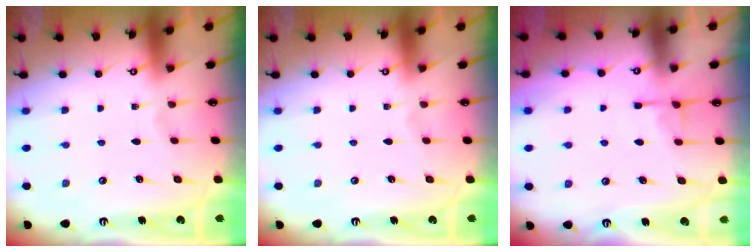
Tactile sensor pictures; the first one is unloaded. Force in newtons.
{"total": 0.0}
{"total": 4.7, "press": 4.7, "slide": 0.7}